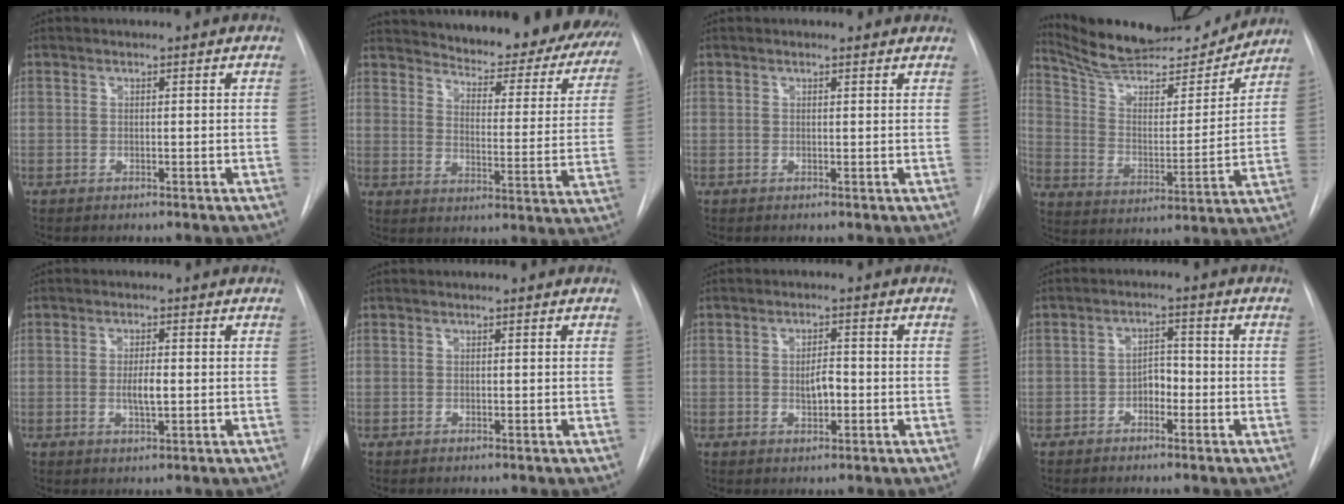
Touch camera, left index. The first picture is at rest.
{"total": 29.5, "force": [26.8, 7.5, 9.7], "torque": [-0.150, -0.101, 0.312]}
{"total": 1.4, "force": [1.3, 0.5, 0.2], "torque": [-0.010, 0.000, 0.003]}
{"total": 18.9, "force": [17.8, 2.8, 5.7], "torque": [-0.091, -0.024, 0.276]}
{"total": 3.0, "force": [-1.1, 0.6, 2.7], "torque": [-0.051, -0.008, -0.015]}
{"total": 0.0}
{"total": 3.0, "force": [-1.3, 1.2, 2.4], "torque": [-0.038, -0.004, -0.017]}
{"total": 3.3, "force": [-2.3, 1.6, 1.7], "torque": [-0.023, 0.003, -0.040]}